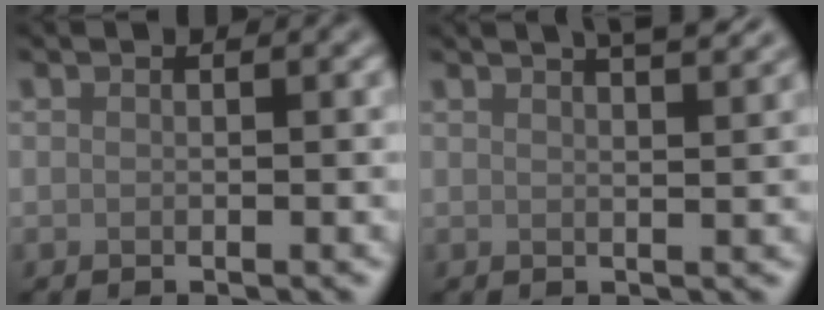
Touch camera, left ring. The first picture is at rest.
{"total": 5.4, "force": [3.9, 1.9, 3.2], "torque": [-0.015, 0.034, 0.022]}